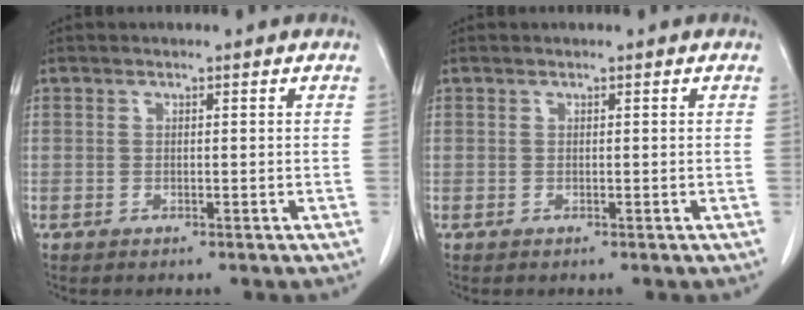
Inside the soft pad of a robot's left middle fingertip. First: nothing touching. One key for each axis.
{"total": 0.0}